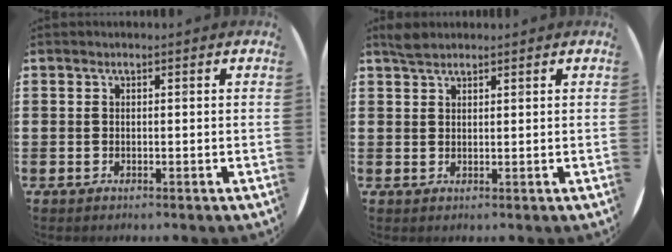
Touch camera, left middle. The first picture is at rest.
{"total": 1.9, "force": [1.7, 0.5, 0.6], "torque": [-0.006, 0.001, 0.031]}